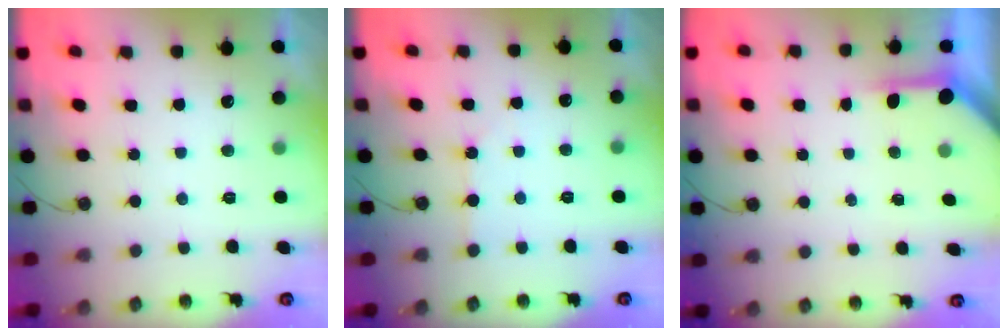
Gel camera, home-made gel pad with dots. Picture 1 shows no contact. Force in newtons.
{"total": 1.6, "press": 1.6, "slide": 0.3}
{"total": 4.0, "press": 4.0, "slide": 0.4}